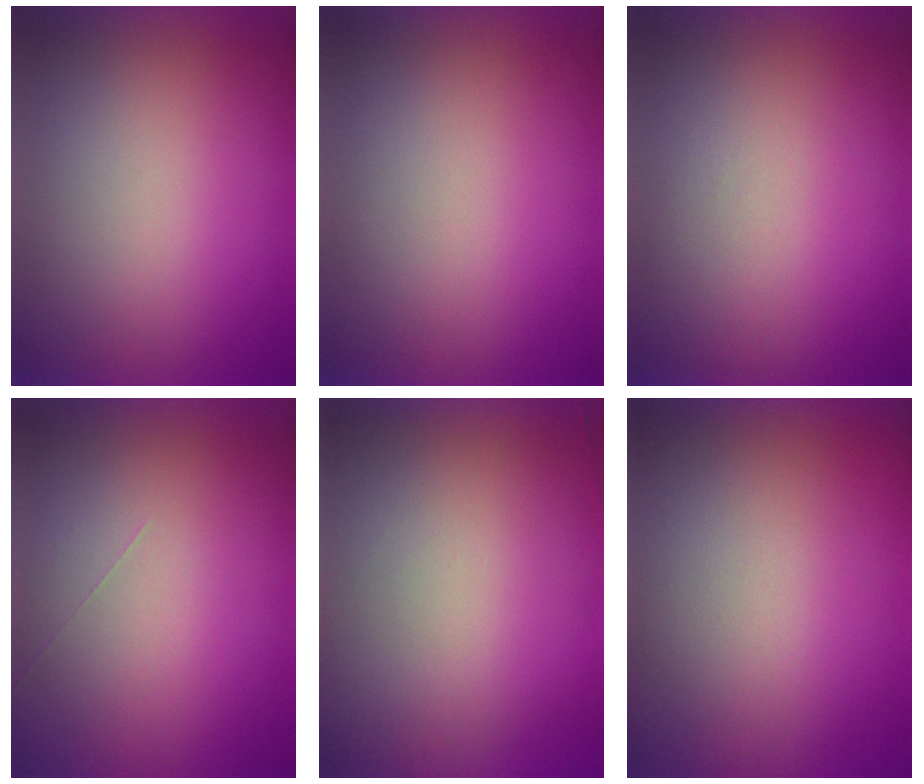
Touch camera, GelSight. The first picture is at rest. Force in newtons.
{"total": 0.0}
{"total": 1.0}
{"total": 1.1}
{"total": 5.5}
{"total": 4.9}